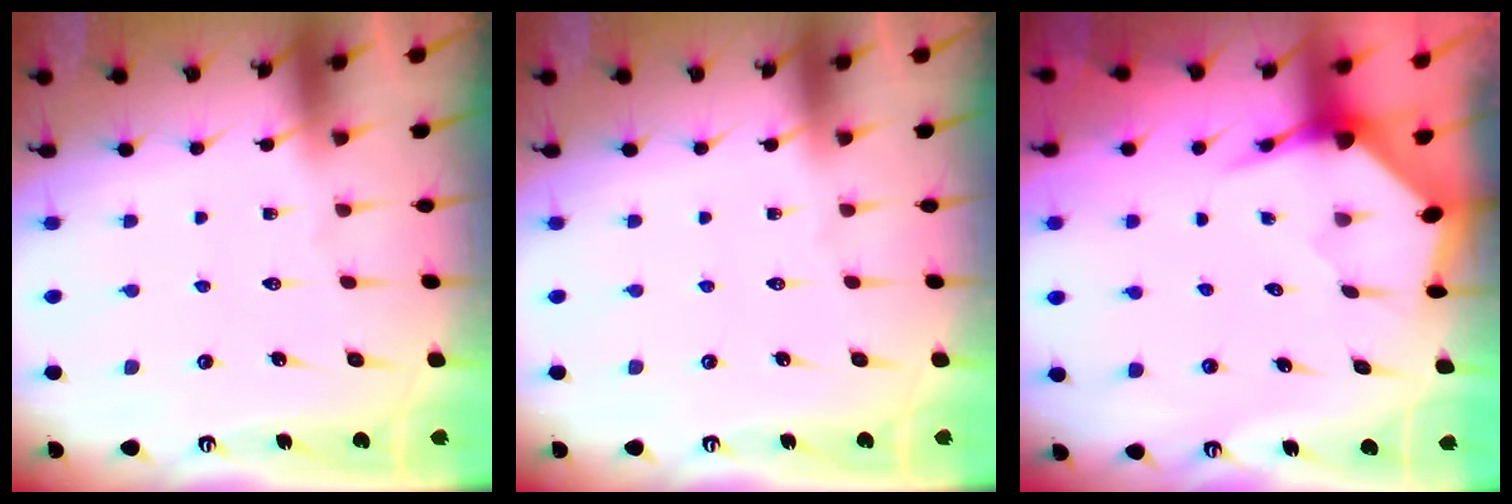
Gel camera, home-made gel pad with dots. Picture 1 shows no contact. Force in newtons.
{"total": 0.0}
{"total": 3.4, "press": 3.4, "slide": 0.4}